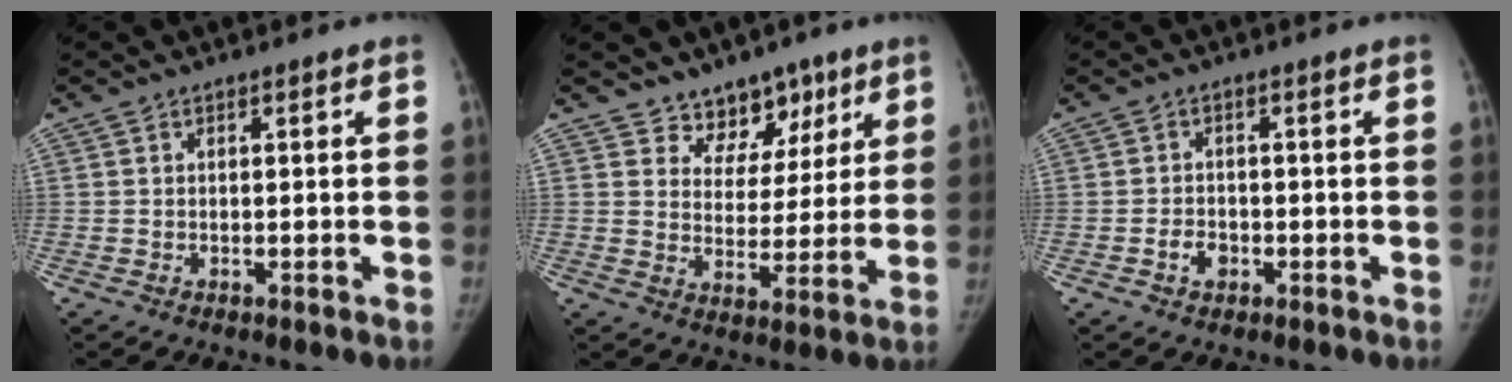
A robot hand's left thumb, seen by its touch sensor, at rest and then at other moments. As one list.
[{"total": 8.8, "force": [6.2, 5.8, 2.1], "torque": [0.018, -0.038, 0.102]}, {"total": 3.0, "force": [-1.2, 2.2, 1.6], "torque": [-0.022, 0.009, -0.018]}]